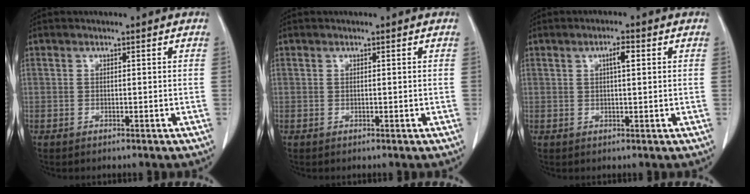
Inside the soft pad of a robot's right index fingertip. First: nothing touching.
{"total": 0.0}
{"total": 2.5, "force": [0.8, 0.4, 2.3], "torque": [-0.041, 0.004, 0.013]}